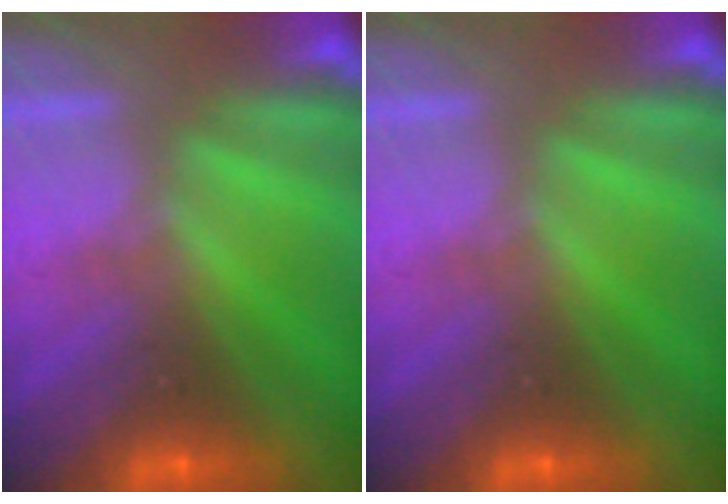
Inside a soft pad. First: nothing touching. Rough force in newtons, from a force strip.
{"total": 0.0}